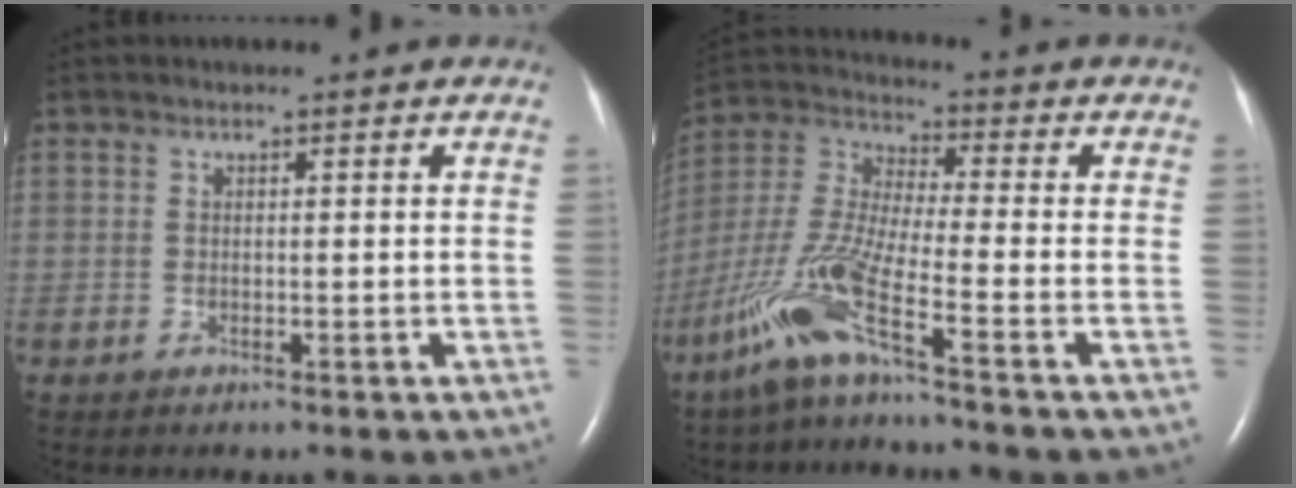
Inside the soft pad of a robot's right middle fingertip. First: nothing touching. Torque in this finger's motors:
{"motor_torque": [1.33, -0.81, 0.32, 0.21]}